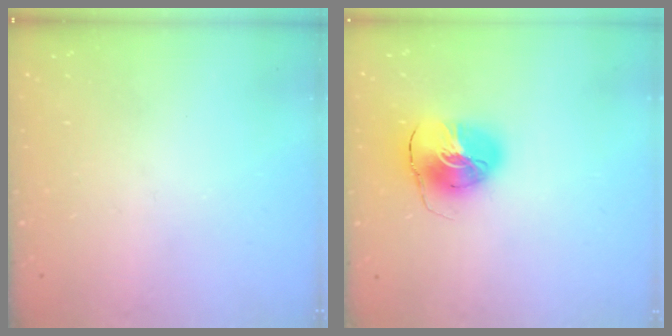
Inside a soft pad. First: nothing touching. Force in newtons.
{"total": 9.3, "press": 9.2, "slide": 1.3}